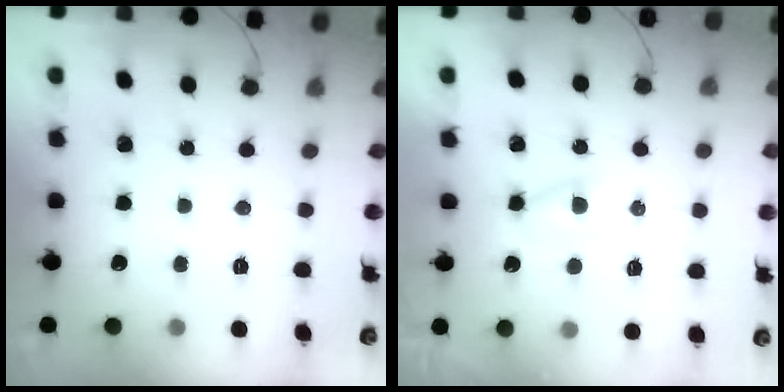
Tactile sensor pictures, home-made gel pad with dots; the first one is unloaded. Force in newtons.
{"total": 1.9, "press": 1.6, "slide": 1.0}